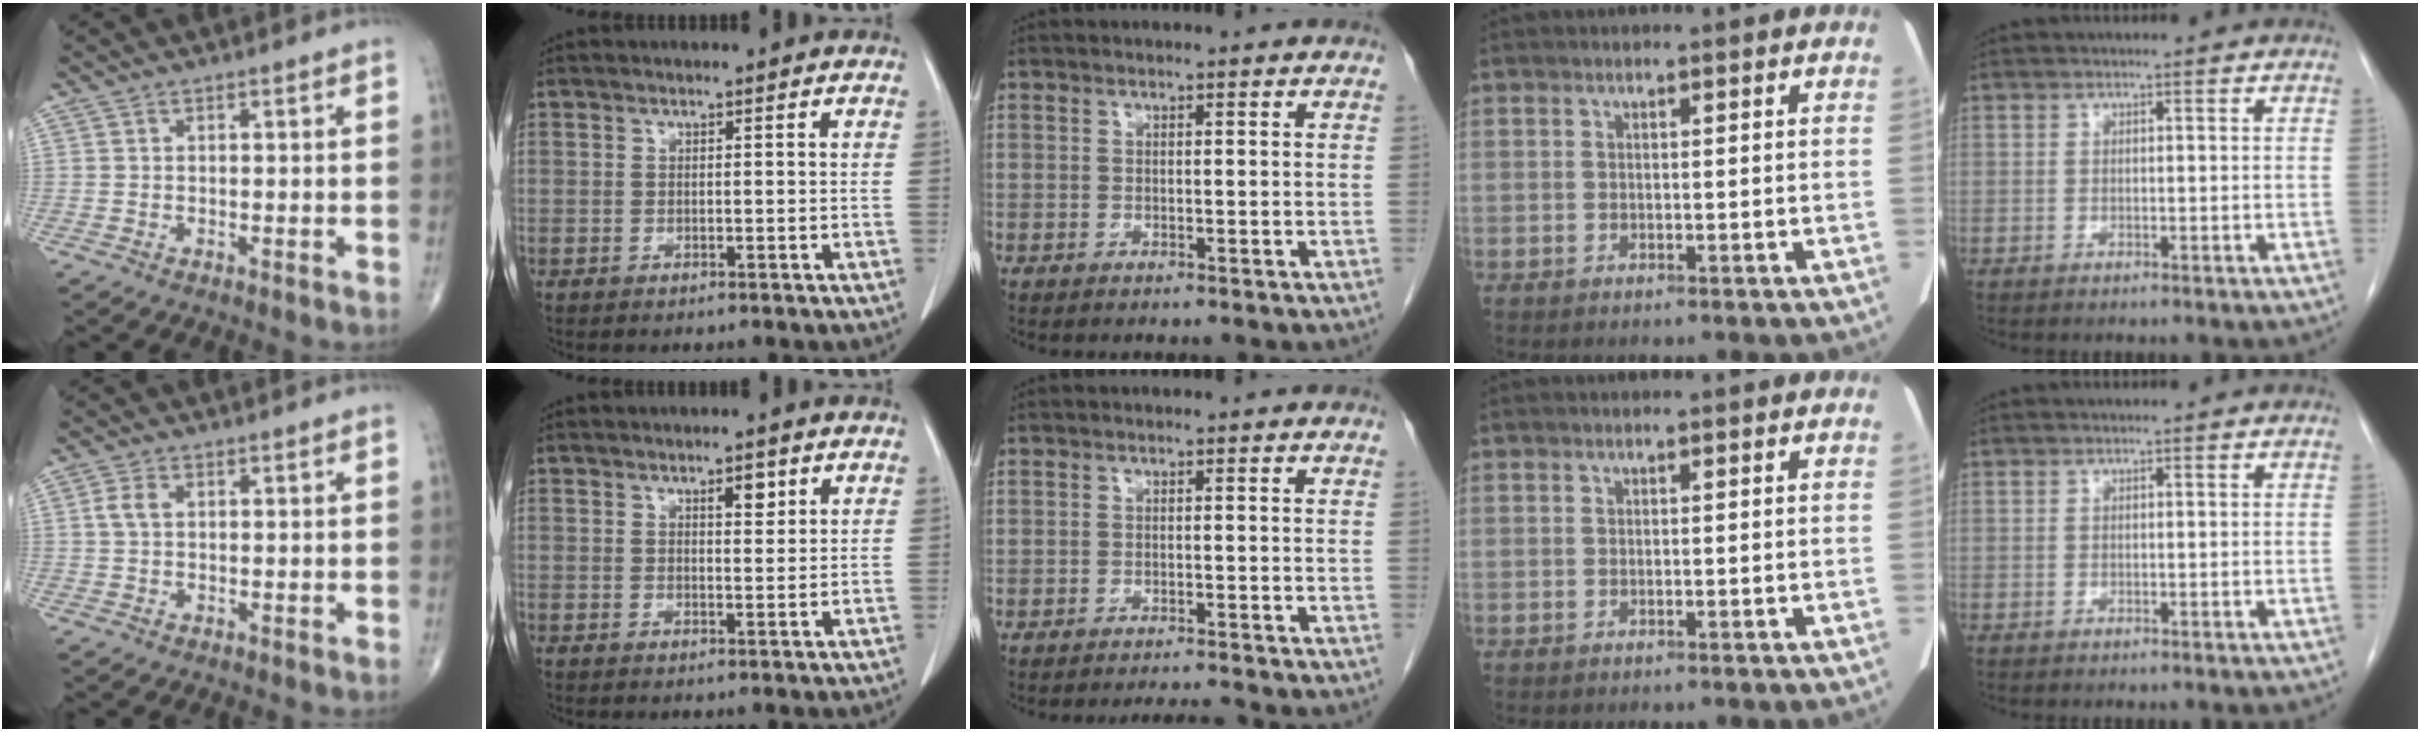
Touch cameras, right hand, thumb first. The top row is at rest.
{"thumb": {"total": 2.7, "force": [0.6, 1.7, 2.0], "torque": [-0.047, 0.008, 0.011]}, "index": {"total": 2.7, "force": [1.4, 0.9, 2.1], "torque": [-0.032, -0.003, 0.022]}, "middle": {"total": 2.2, "force": [-2.0, -0.8, 0.2], "torque": [-0.006, -0.012, -0.029]}}